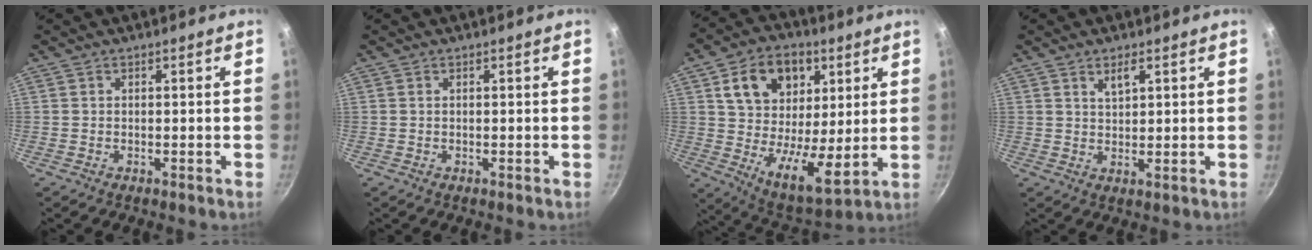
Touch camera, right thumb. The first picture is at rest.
{"total": 0.0}
{"total": 19.5, "force": [6.9, 12.9, 12.9], "torque": [-0.180, -0.028, 0.114]}
{"total": 3.6, "force": [2.0, 1.3, 2.6], "torque": [-0.041, -0.013, 0.038]}